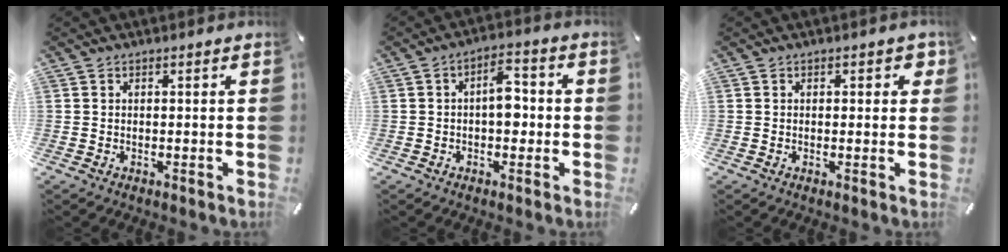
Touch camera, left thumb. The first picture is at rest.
{"total": 6.9, "force": [-0.5, 3.9, 5.7], "torque": [-0.077, 0.010, -0.013]}
{"total": 1.7, "force": [0.2, 1.0, 1.4], "torque": [-0.010, 0.000, -0.002]}